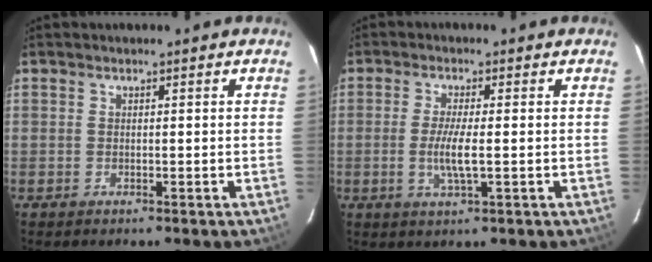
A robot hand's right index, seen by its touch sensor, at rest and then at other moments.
{"total": 4.7, "force": [-0.7, 0.3, 4.7], "torque": [-0.093, -0.007, -0.015]}